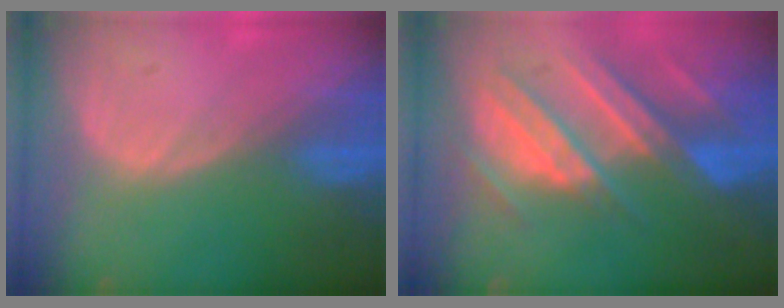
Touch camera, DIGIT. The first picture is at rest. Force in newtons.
{"total": 10.5, "press": 9.3, "slide": 4.9}